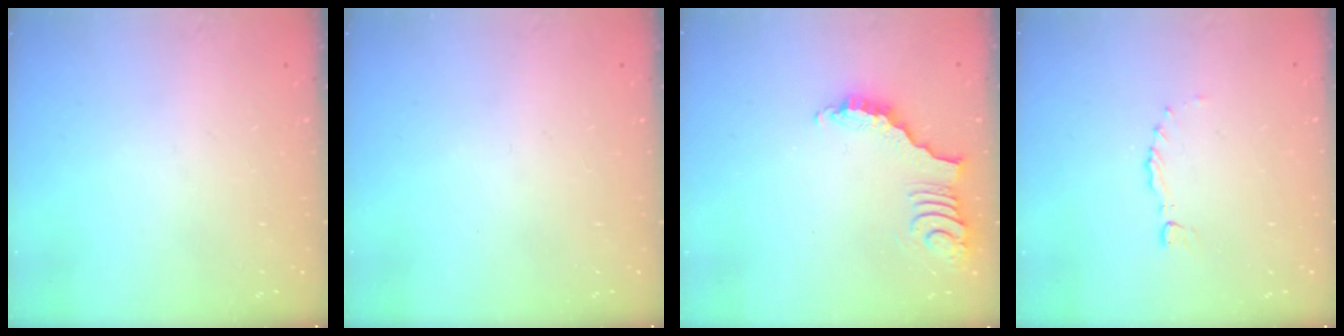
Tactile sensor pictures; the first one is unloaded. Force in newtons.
{"total": 0.0}
{"total": 3.7, "press": 3.7, "slide": 0.7}
{"total": 0.0}